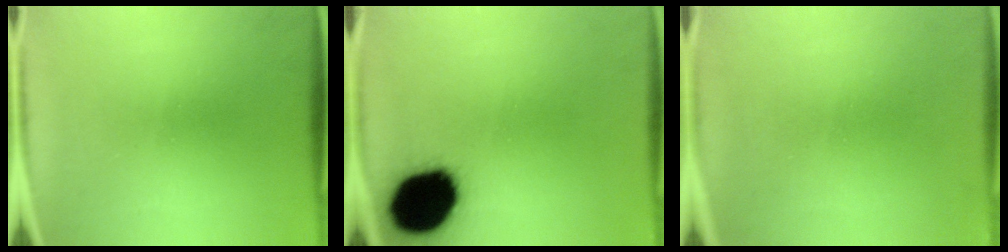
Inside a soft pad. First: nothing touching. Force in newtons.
{"total": 18.7}
{"total": 1.1}